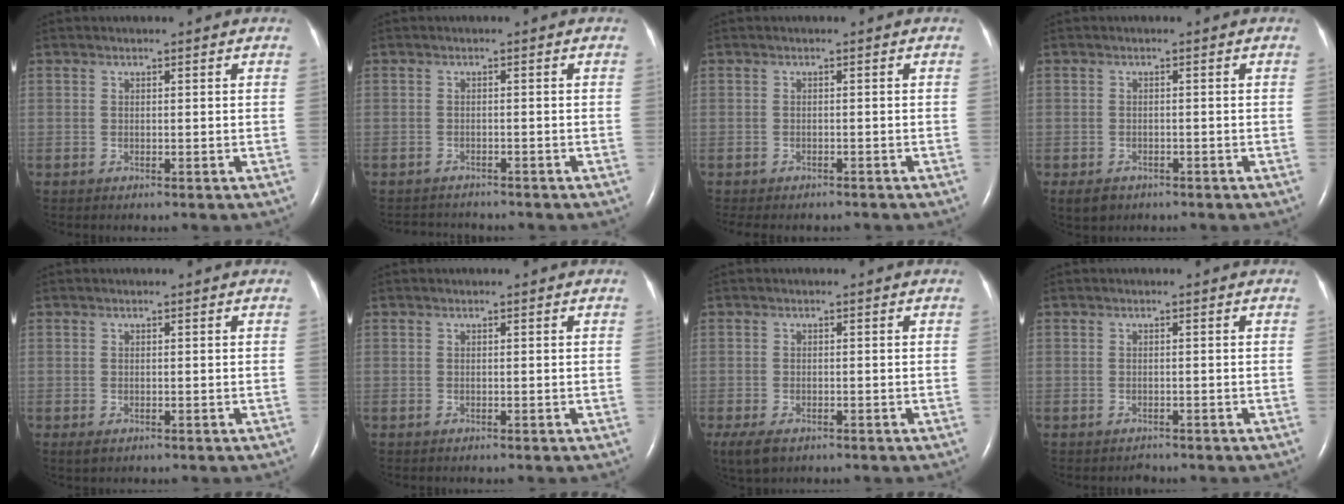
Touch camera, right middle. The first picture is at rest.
{"total": 3.5, "force": [-3.5, 0.3, 0.0], "torque": [0.000, -0.010, -0.051]}
{"total": 7.7, "force": [-6.7, 2.5, 2.9], "torque": [-0.042, -0.002, -0.080]}
{"total": 3.1, "force": [-2.1, 2.0, 1.1], "torque": [-0.019, -0.002, -0.028]}
{"total": 1.1, "force": [-0.6, 0.6, 0.7], "torque": [-0.013, -0.001, -0.003]}
{"total": 0.0}
{"total": 5.1, "force": [-3.3, 2.6, 2.9], "torque": [-0.063, -0.012, -0.054]}
{"total": 0.8, "force": [-0.7, 0.3, -0.1], "torque": [-0.001, -0.002, -0.012]}